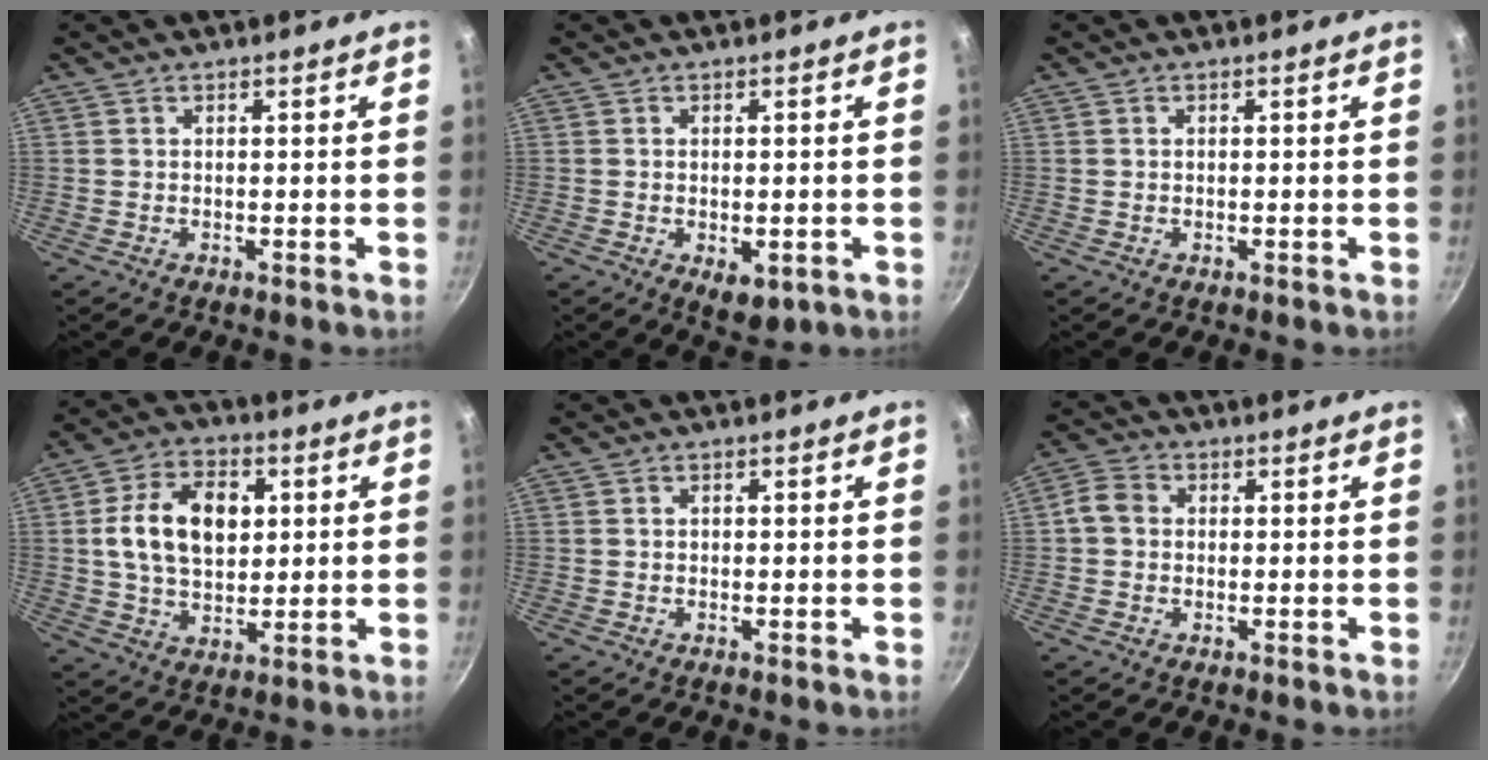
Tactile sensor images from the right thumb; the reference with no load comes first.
{"total": 4.9, "force": [-1.4, 2.7, 3.8], "torque": [-0.046, -0.008, -0.013]}
{"total": 0.0}
{"total": 14.2, "force": [2.5, 9.5, 10.2], "torque": [-0.152, 0.004, 0.037]}
{"total": 0.6, "force": [0.0, 0.5, 0.3], "torque": [-0.002, 0.004, 0.000]}
{"total": 4.2, "force": [0.0, 3.6, 2.2], "torque": [-0.031, 0.011, -0.015]}